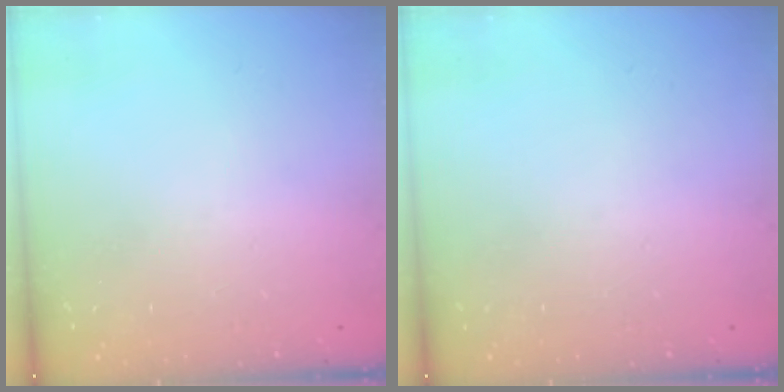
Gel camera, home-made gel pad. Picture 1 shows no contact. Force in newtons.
{"total": 0.0}